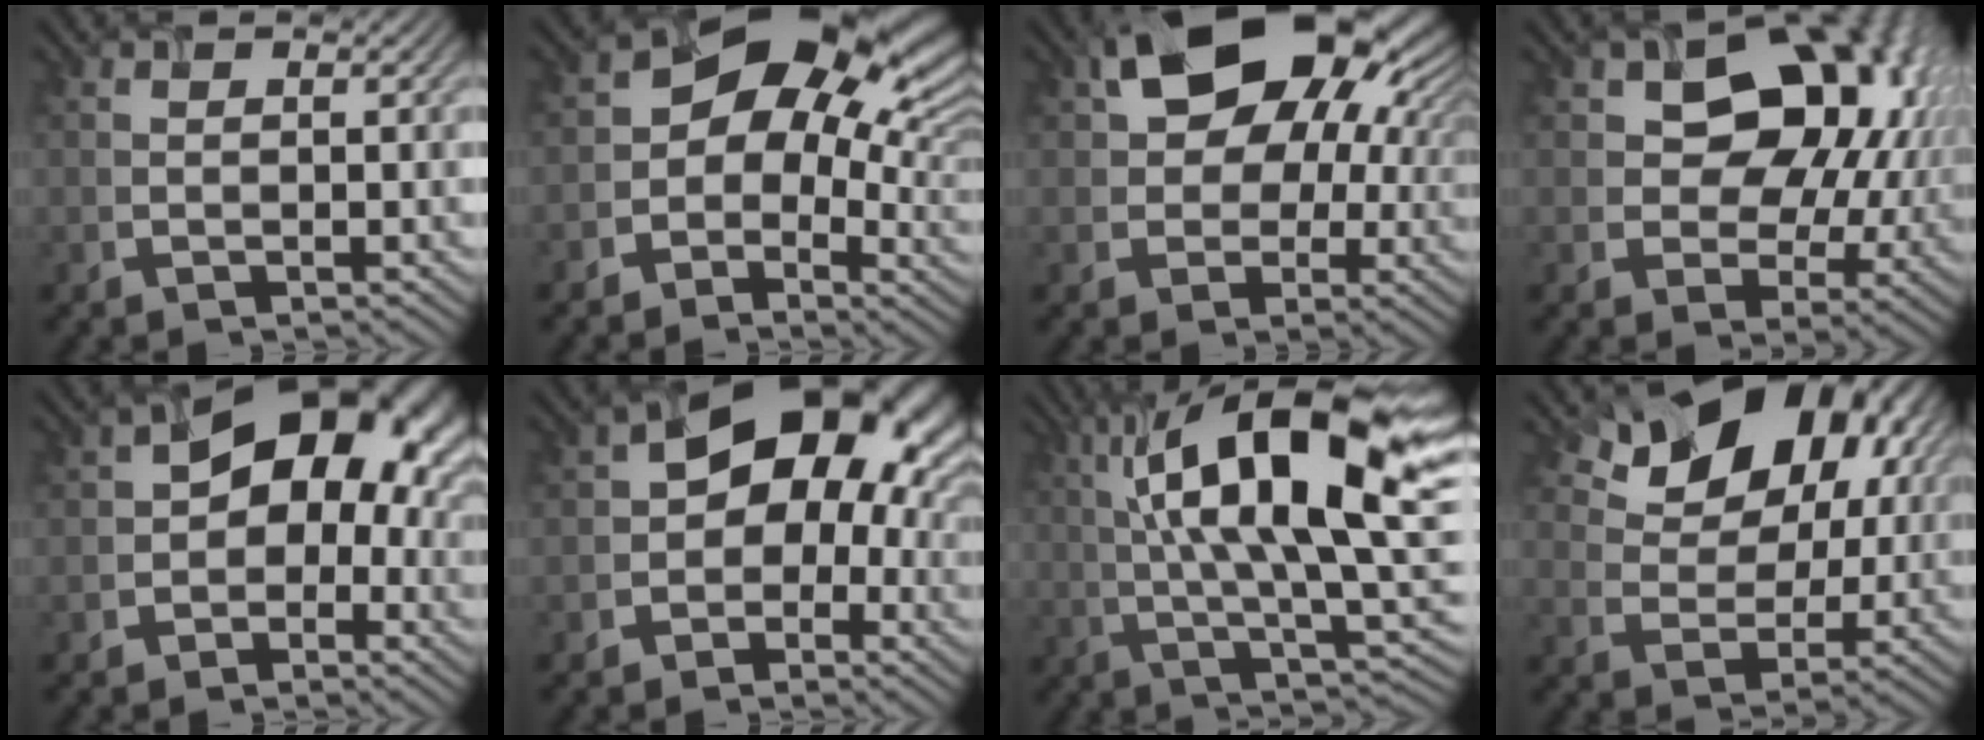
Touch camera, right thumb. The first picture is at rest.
{"total": 13.0, "force": [2.8, 8.8, 9.1], "torque": [-0.124, -0.003, 0.038]}
{"total": 14.5, "force": [5.0, 9.8, 9.4], "torque": [-0.125, 0.014, 0.072]}
{"total": 15.7, "force": [4.3, 10.8, 10.5], "torque": [-0.130, 0.010, 0.065]}
{"total": 11.2, "force": [0.7, 7.7, 8.0], "torque": [-0.087, 0.012, -0.005]}
{"total": 12.5, "force": [1.1, 8.8, 8.8], "torque": [-0.095, 0.003, 0.000]}
{"total": 18.9, "force": [6.3, 5.7, 16.8], "torque": [-0.297, 0.028, 0.112]}
{"total": 12.7, "force": [6.6, 8.3, 7.0], "torque": [-0.131, 0.028, 0.106]}